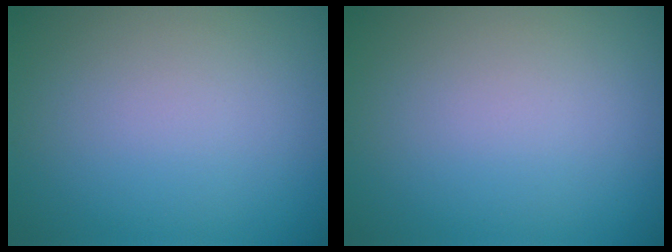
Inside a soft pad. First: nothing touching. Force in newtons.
{"total": 0.0}